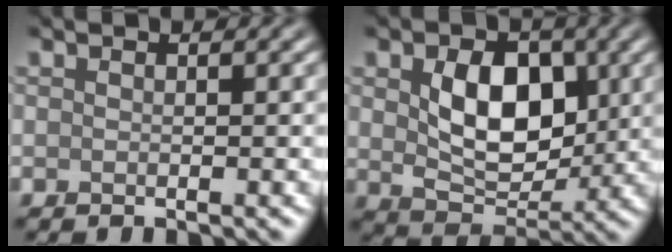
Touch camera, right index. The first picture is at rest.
{"total": 6.7, "force": [1.0, 4.5, 4.9], "torque": [-0.084, -0.007, 0.020]}